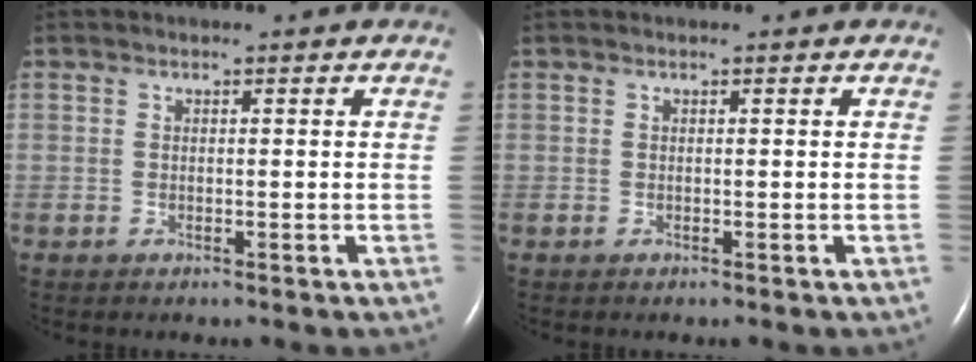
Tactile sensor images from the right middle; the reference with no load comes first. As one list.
[{"total": 0.0}]